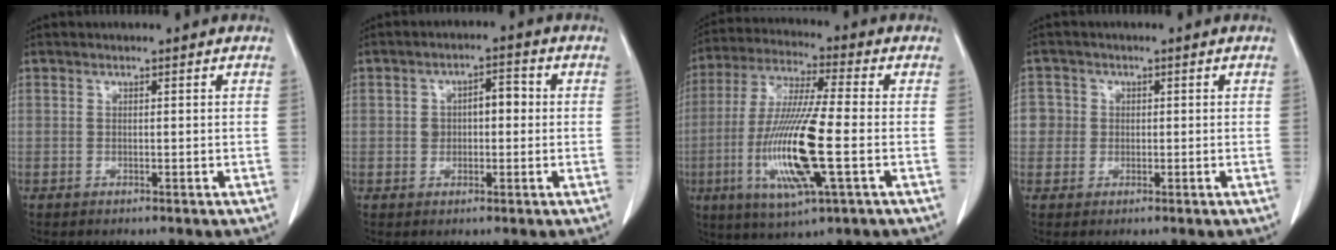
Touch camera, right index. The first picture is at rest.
{"total": 4.7, "force": [0.4, 2.7, 3.8], "torque": [-0.067, 0.025, 0.011]}
{"total": 15.8, "force": [-3.6, 1.2, 15.4], "torque": [-0.320, -0.017, -0.065]}
{"total": 2.8, "force": [0.1, 2.8, 0.0], "torque": [0.015, 0.010, 0.001]}